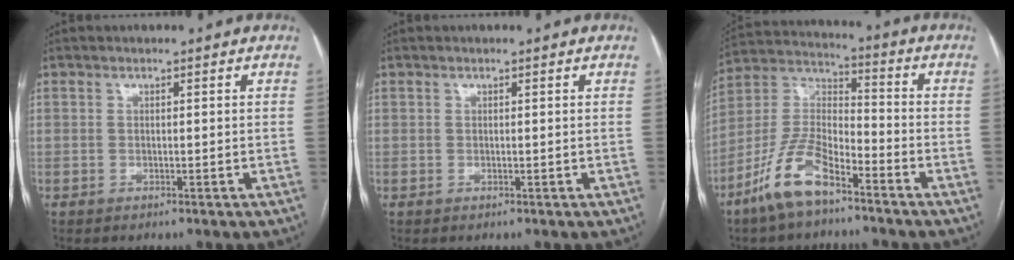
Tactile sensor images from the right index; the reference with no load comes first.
{"total": 0.0}
{"total": 11.9, "force": [-7.8, 3.9, 8.1], "torque": [-0.174, 0.003, -0.156]}